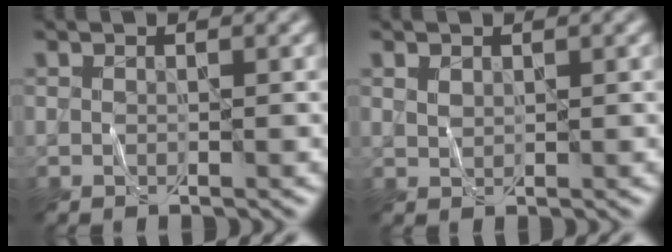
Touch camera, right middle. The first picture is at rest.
{"total": 1.0, "force": [0.7, 0.5, 0.4], "torque": [-0.013, 0.002, 0.018]}